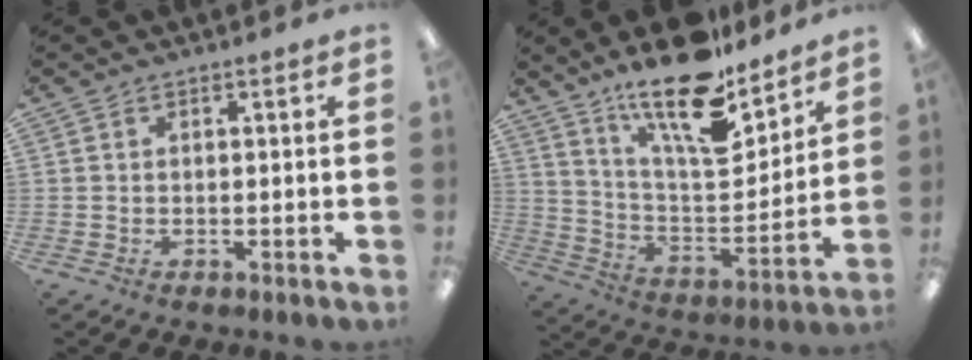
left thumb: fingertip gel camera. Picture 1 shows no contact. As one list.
[{"total": 20.2, "force": [15.5, 6.3, 11.3], "torque": [-0.193, -0.107, 0.265]}]